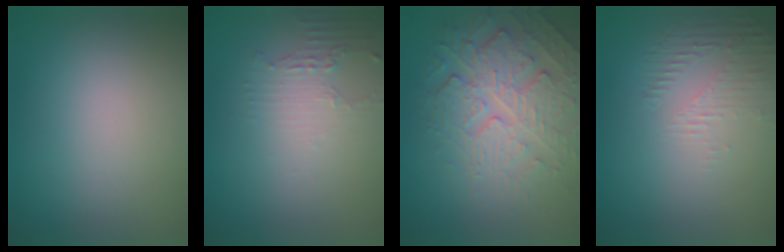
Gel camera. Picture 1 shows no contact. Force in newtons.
{"total": 2.0, "press": 1.4, "slide": 1.4}
{"total": 4.5, "press": 4.1, "slide": 1.8}
{"total": 1.7, "press": 0.6, "slide": 1.6}